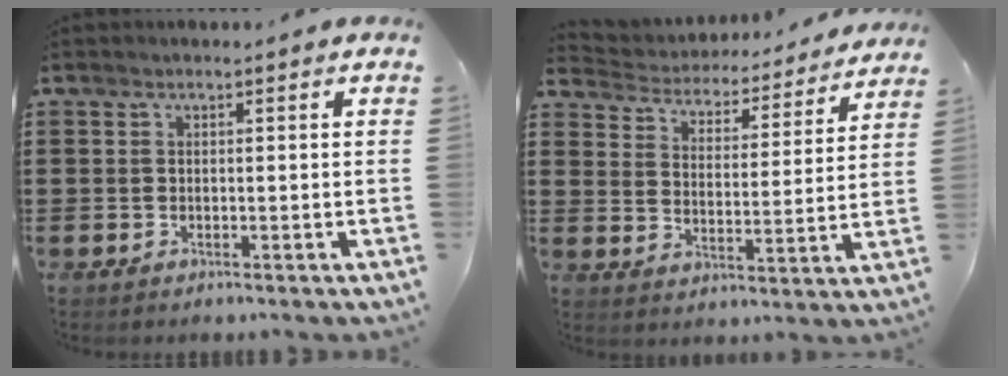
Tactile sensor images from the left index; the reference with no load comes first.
{"total": 4.0, "force": [3.9, 0.4, -0.2], "torque": [-0.024, -0.037, 0.060]}